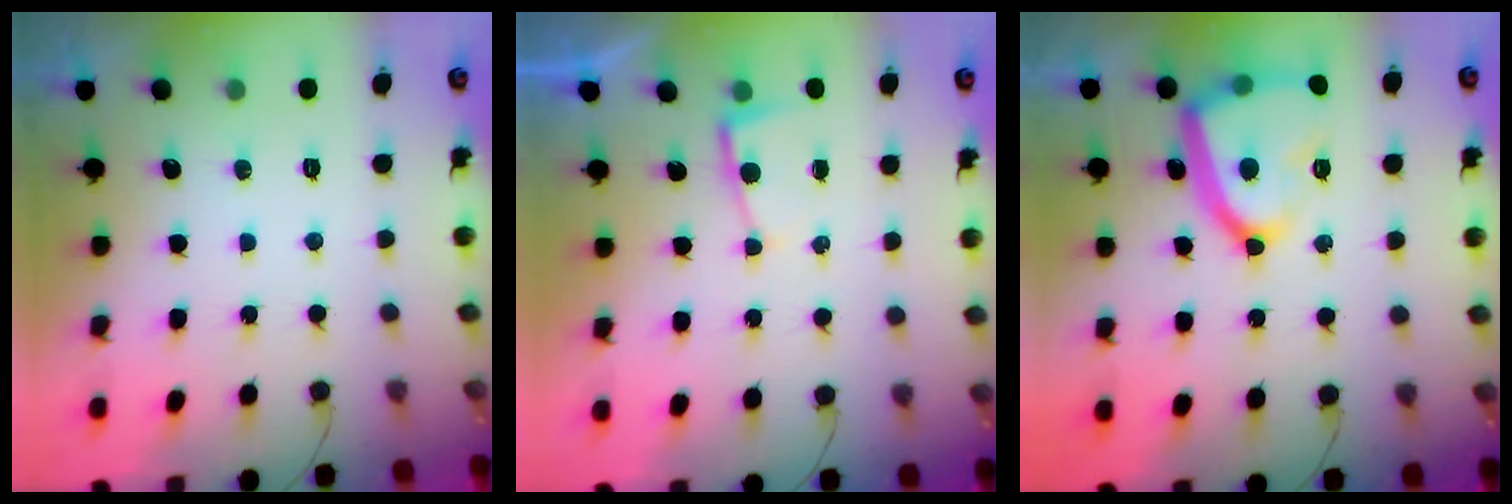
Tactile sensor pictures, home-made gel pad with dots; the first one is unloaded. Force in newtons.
{"total": 2.4, "press": 2.4, "slide": 0.3}
{"total": 18.7, "press": 18.6, "slide": 1.7}